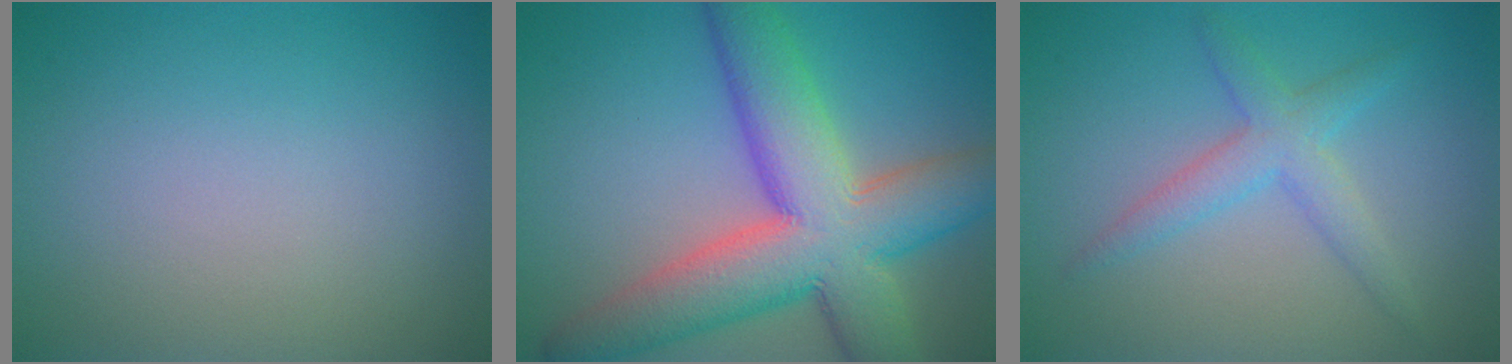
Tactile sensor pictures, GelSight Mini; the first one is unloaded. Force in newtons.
{"total": 11.8, "press": 11.8, "slide": 0.7}
{"total": 2.9, "press": 2.9, "slide": 0.1}